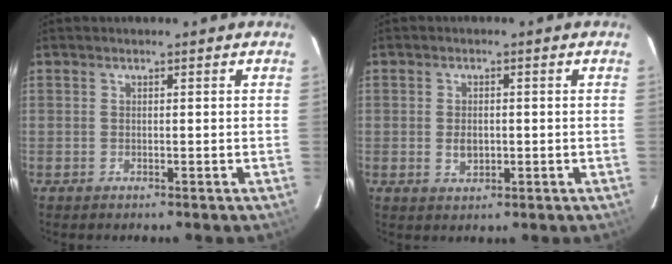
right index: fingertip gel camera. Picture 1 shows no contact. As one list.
[{"total": 3.1, "force": [-0.4, 2.1, 2.2], "torque": [-0.040, 0.001, -0.006]}]